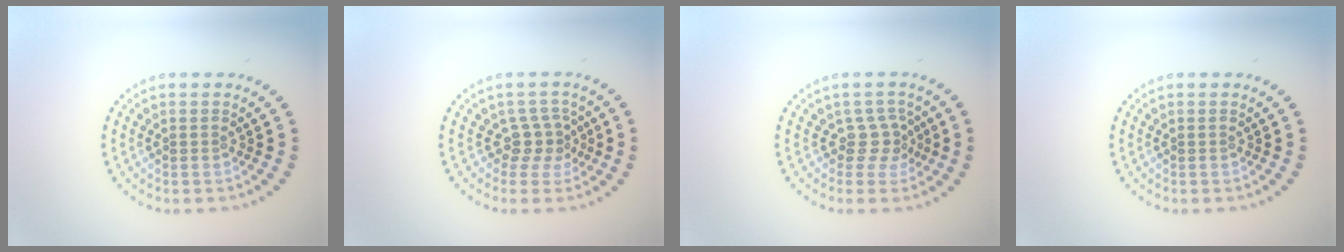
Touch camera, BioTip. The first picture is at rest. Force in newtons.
{"total": 2.2, "press": 1.6, "slide": 1.5}
{"total": 2.1, "press": 1.5, "slide": 1.5}
{"total": 0.0}